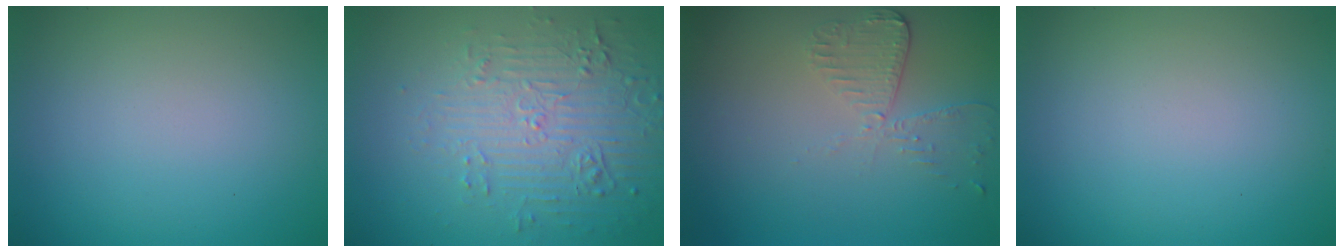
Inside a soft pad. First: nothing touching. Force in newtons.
{"total": 5.3, "press": 3.6, "slide": 3.9}
{"total": 2.6, "press": 2.3, "slide": 1.1}
{"total": 0.0}